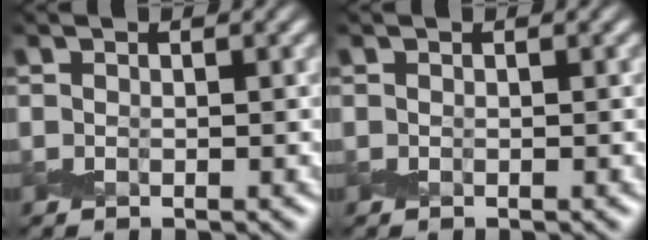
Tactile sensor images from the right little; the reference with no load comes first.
{"total": 0.0}